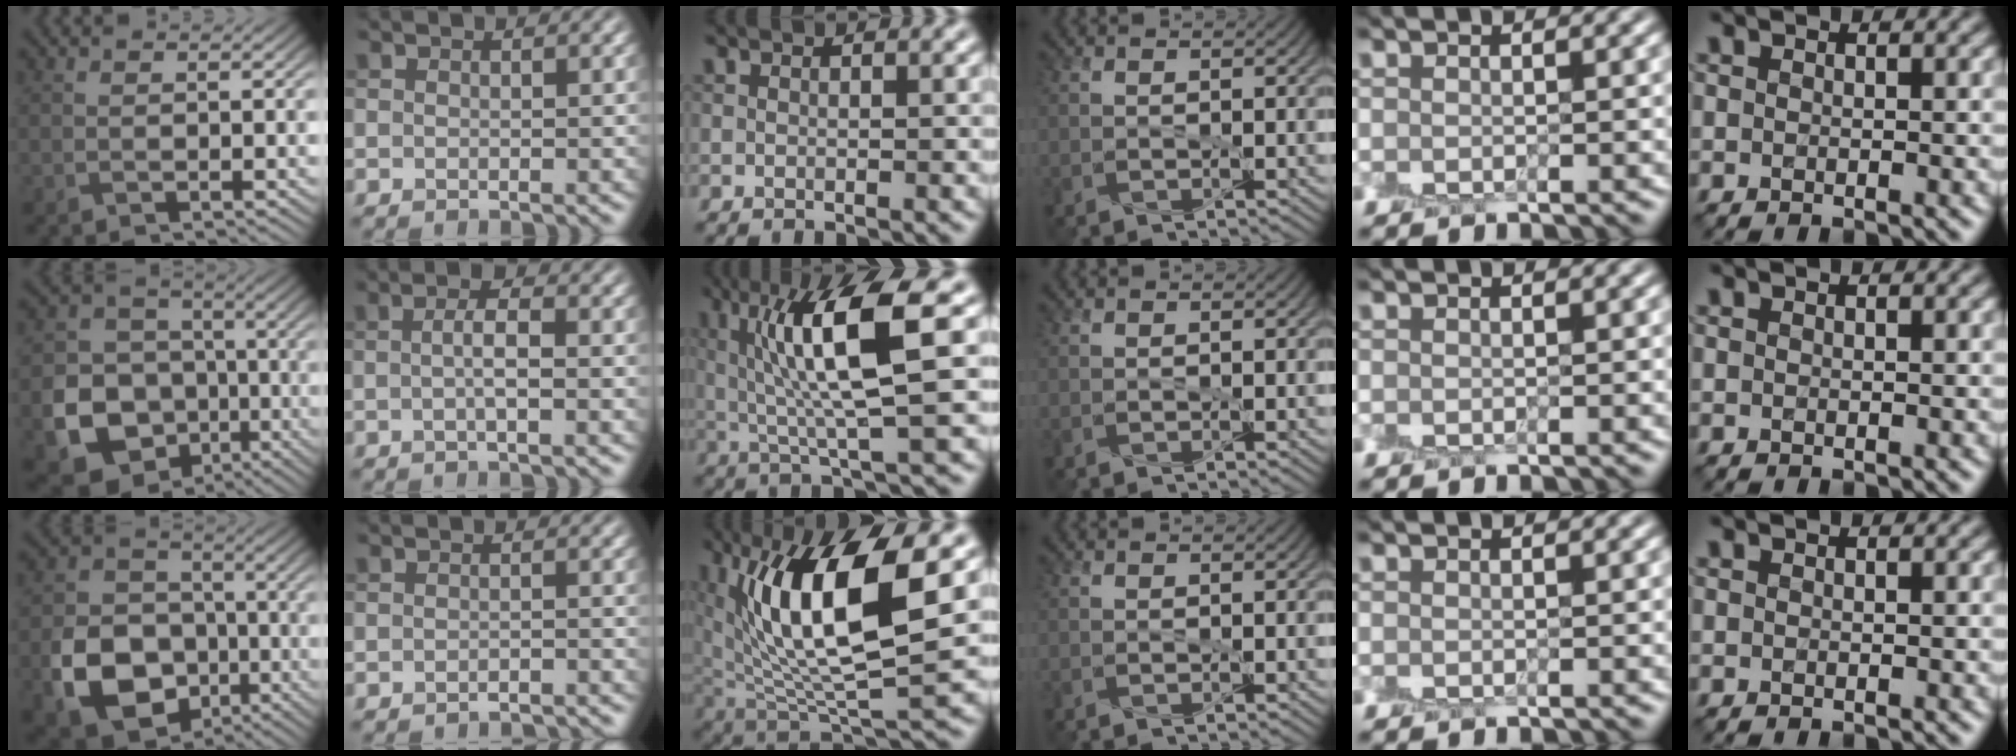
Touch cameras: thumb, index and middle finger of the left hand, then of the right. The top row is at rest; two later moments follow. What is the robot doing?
{"motion": "peel", "object": "sticky note"}